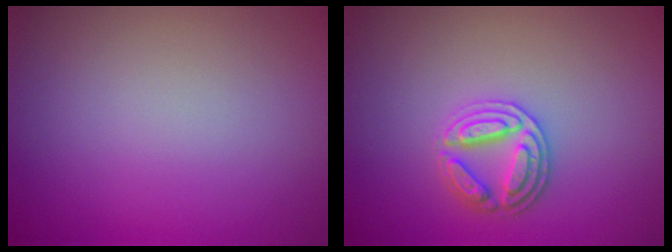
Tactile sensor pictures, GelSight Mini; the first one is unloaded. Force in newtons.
{"total": 2.9, "press": 2.9, "slide": 0.5}